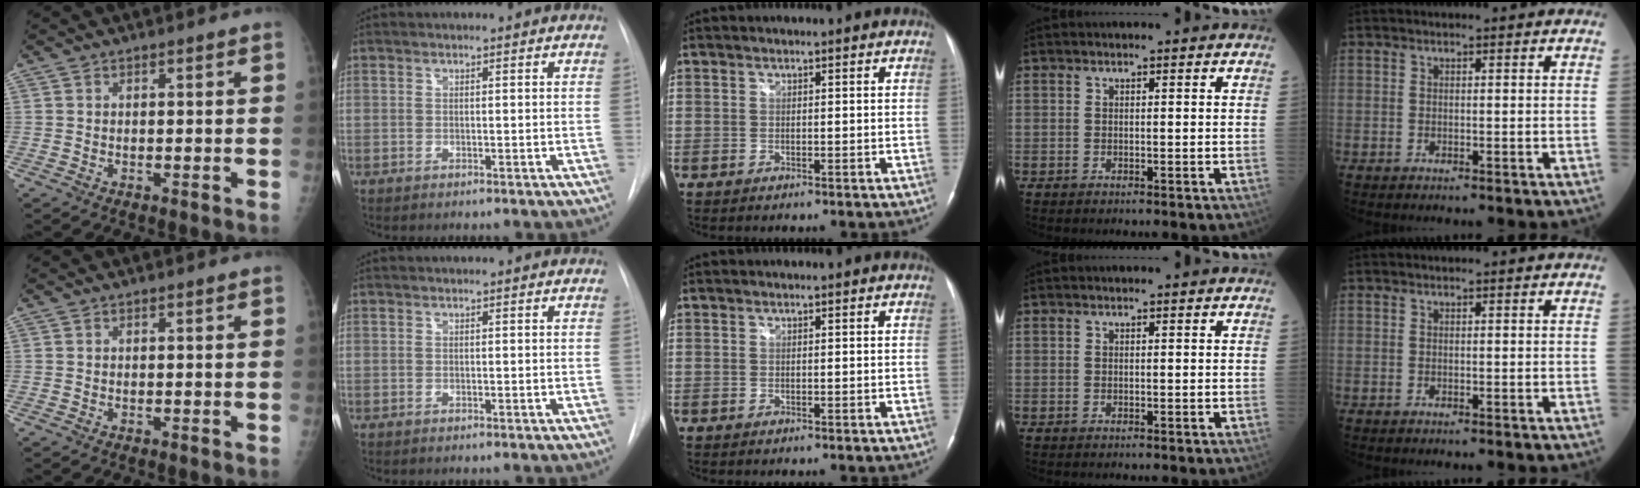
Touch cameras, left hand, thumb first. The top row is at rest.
{}